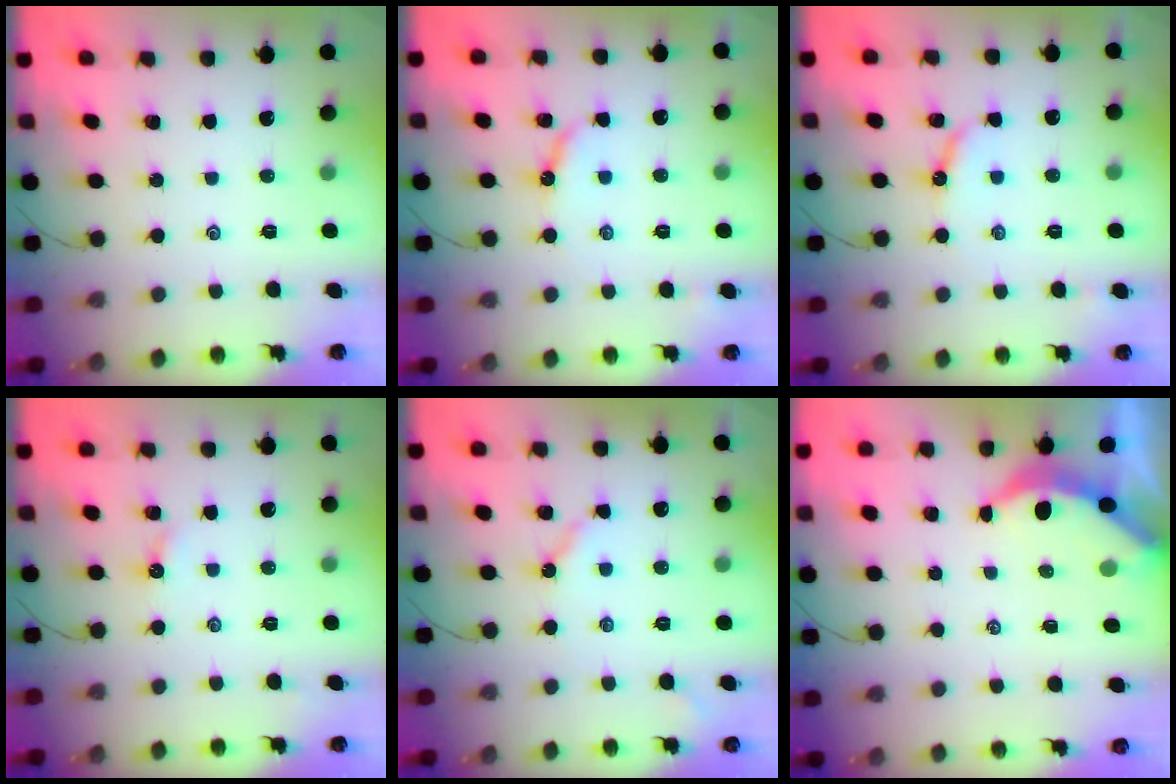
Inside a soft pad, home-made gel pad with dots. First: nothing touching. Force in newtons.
{"total": 7.0, "press": 7.0, "slide": 0.6}
{"total": 7.0, "press": 7.0, "slide": 0.6}
{"total": 2.4, "press": 2.4, "slide": 0.3}
{"total": 3.7, "press": 3.7, "slide": 0.1}
{"total": 3.8, "press": 3.8, "slide": 0.4}